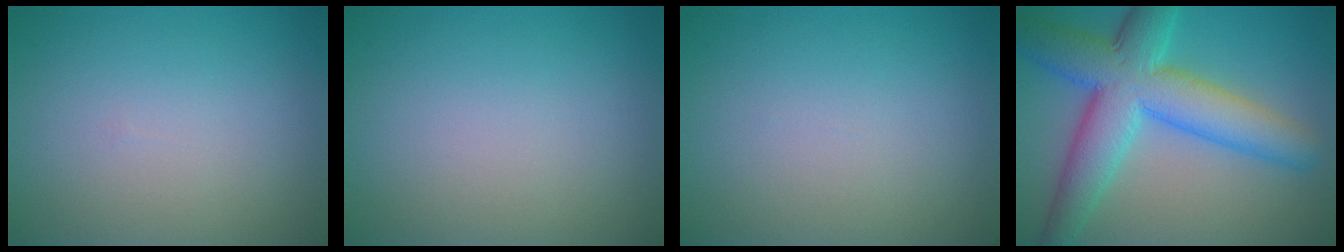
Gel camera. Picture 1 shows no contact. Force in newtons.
{"total": 0.0}
{"total": 0.0}
{"total": 9.5, "press": 9.5, "slide": 0.1}